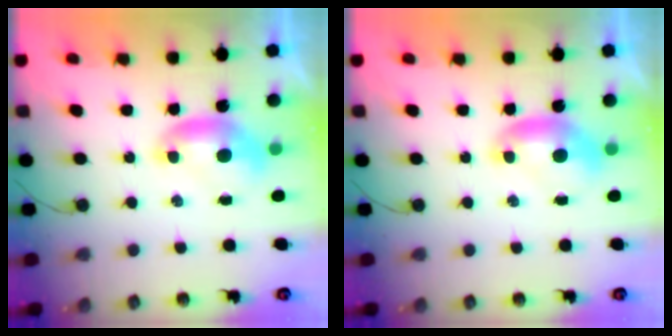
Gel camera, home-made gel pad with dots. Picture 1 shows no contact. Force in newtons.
{"total": 0.0}